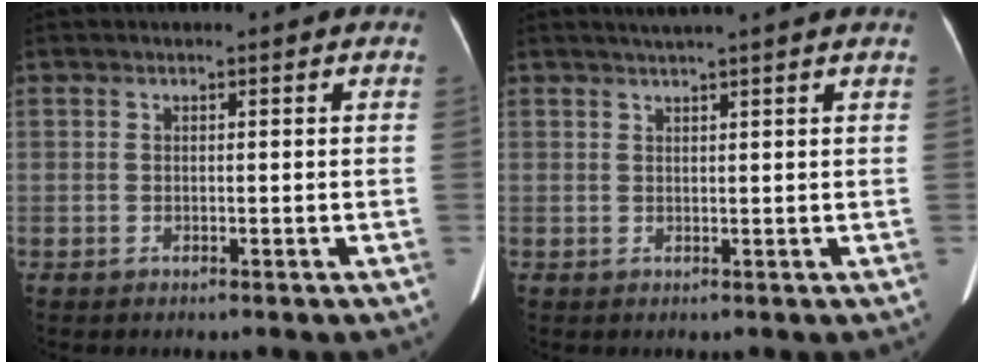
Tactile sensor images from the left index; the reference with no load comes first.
{"total": 4.1, "force": [3.4, -0.9, 2.0], "torque": [-0.027, 0.019, 0.048]}